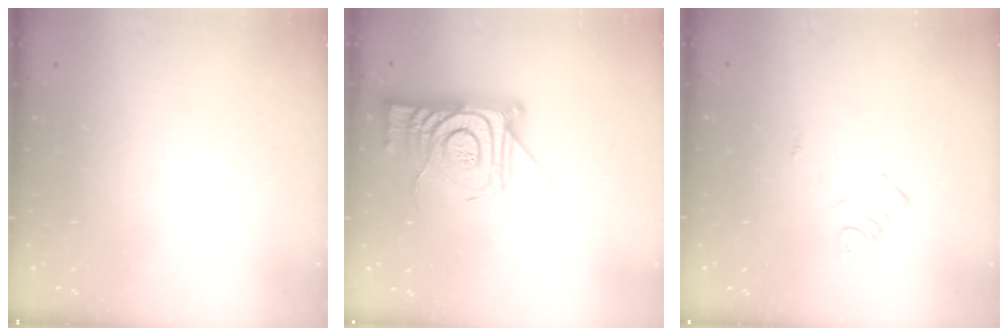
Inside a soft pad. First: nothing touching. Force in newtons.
{"total": 16.7, "press": 16.6, "slide": 1.8}
{"total": 4.3, "press": 4.2, "slide": 0.7}